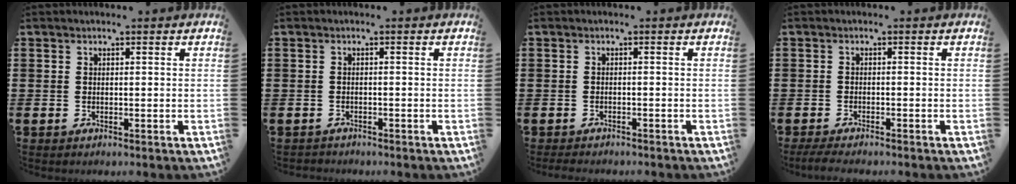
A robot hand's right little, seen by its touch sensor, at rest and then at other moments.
{"total": 0.6, "force": [-0.6, 0.1, -0.1], "torque": [0.000, -0.001, -0.013]}
{"total": 0.9, "force": [-0.9, 0.0, 0.1], "torque": [-0.005, -0.003, -0.016]}
{"total": 1.4, "force": [-1.2, 0.1, 0.8], "torque": [-0.015, -0.002, -0.022]}